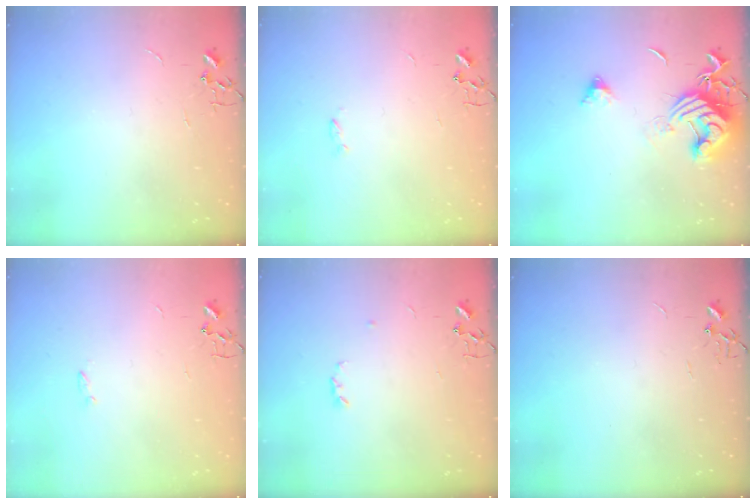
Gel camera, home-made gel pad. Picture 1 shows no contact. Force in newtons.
{"total": 1.8, "press": 1.7, "slide": 0.4}
{"total": 13.8, "press": 13.7, "slide": 1.8}
{"total": 1.2, "press": 1.1, "slide": 0.3}
{"total": 3.2, "press": 3.2, "slide": 0.5}
{"total": 0.0}